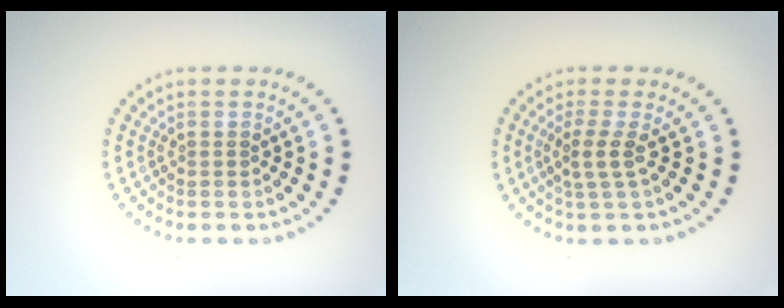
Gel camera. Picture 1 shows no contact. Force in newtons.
{"total": 2.1, "press": 1.6, "slide": 1.4}